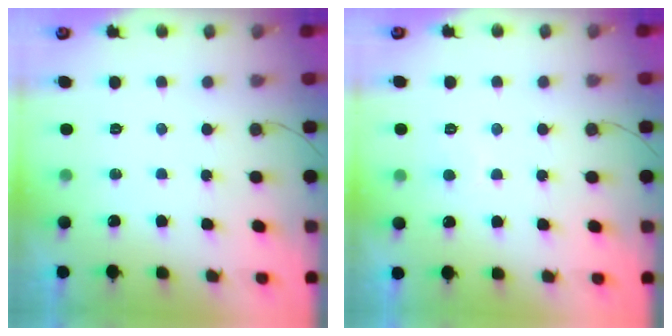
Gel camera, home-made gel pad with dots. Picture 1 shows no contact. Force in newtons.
{"total": 4.1, "press": 4.1, "slide": 0.3}